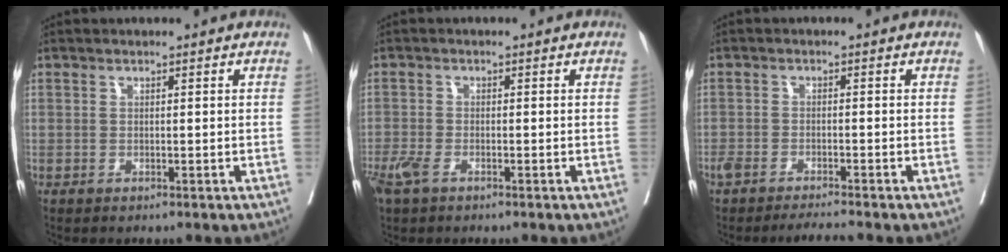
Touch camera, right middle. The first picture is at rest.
{"total": 3.2, "force": [-2.0, 1.2, 2.2], "torque": [-0.053, -0.006, -0.038]}
{"total": 3.7, "force": [-3.4, -0.3, 1.4], "torque": [-0.024, -0.007, -0.058]}